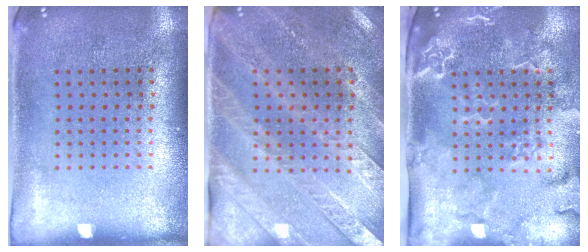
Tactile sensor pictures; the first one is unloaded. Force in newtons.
{"total": 2.9, "press": 2.7, "slide": 1.1}
{"total": 2.9, "press": 2.4, "slide": 1.6}